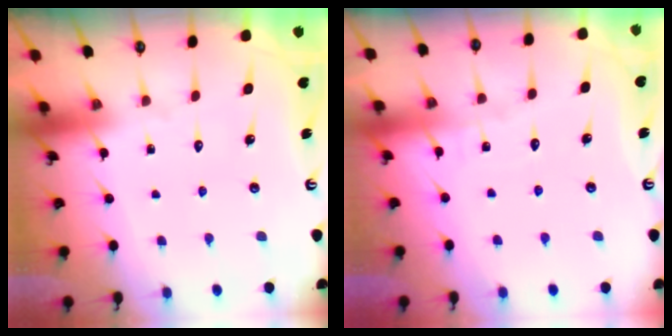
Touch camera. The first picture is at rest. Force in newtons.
{"total": 1.8, "press": 1.8, "slide": 0.2}